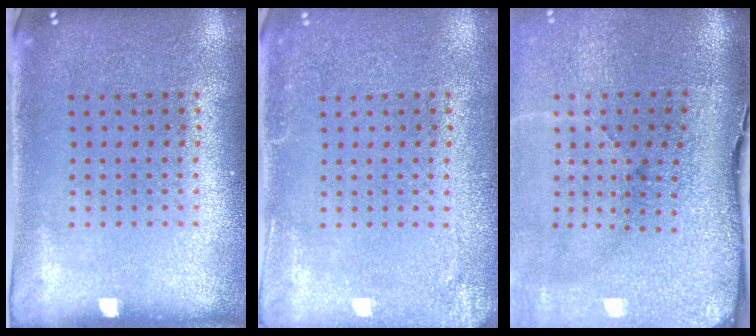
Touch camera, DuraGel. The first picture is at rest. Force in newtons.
{"total": 2.1, "press": 2.1, "slide": 0.2}
{"total": 5.0, "press": 3.9, "slide": 3.2}